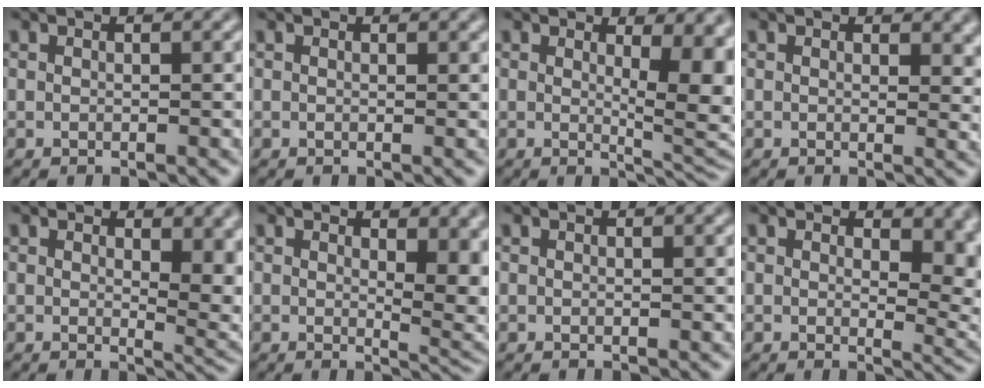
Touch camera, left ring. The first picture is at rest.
{"total": 0.0}
{"total": 8.1, "force": [1.5, 2.9, 7.4], "torque": [-0.075, -0.009, 0.028]}
{"total": 2.5, "force": [0.8, 1.5, 1.8], "torque": [-0.016, -0.004, 0.007]}
{"total": 6.1, "force": [1.2, 2.8, 5.2], "torque": [-0.061, -0.012, 0.025]}
{"total": 6.6, "force": [1.1, 2.8, 5.9], "torque": [-0.069, -0.013, 0.025]}
{"total": 0.0}
{"total": 5.3, "force": [1.7, 2.9, 4.1], "torque": [-0.039, -0.011, 0.026]}